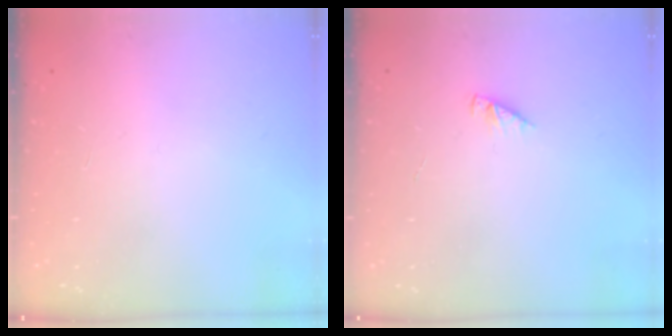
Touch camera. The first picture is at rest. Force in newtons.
{"total": 2.4, "press": 2.4, "slide": 0.3}